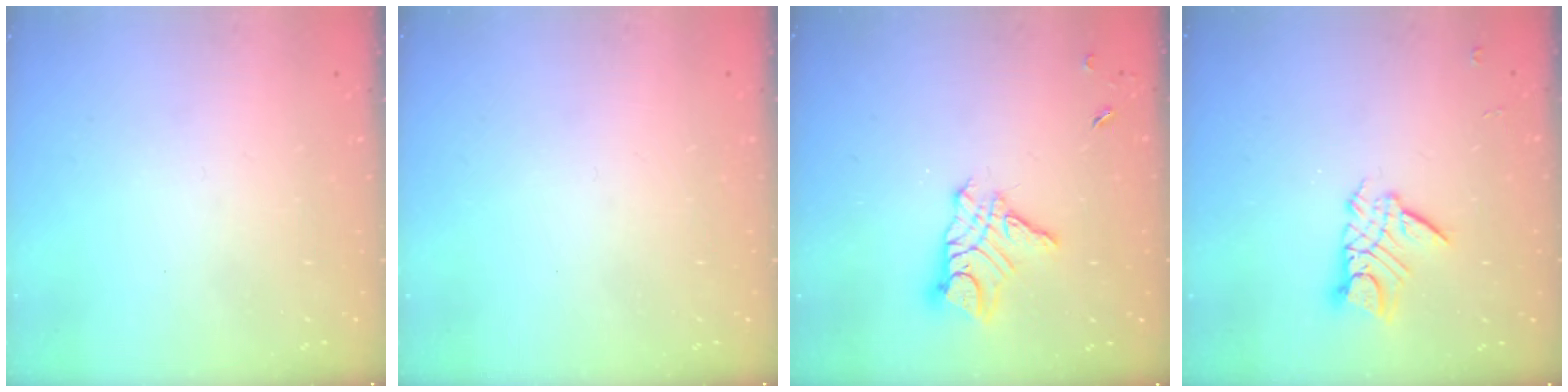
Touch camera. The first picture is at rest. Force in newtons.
{"total": 0.0}
{"total": 10.1, "press": 10.1, "slide": 0.8}
{"total": 10.0, "press": 10.0, "slide": 0.8}